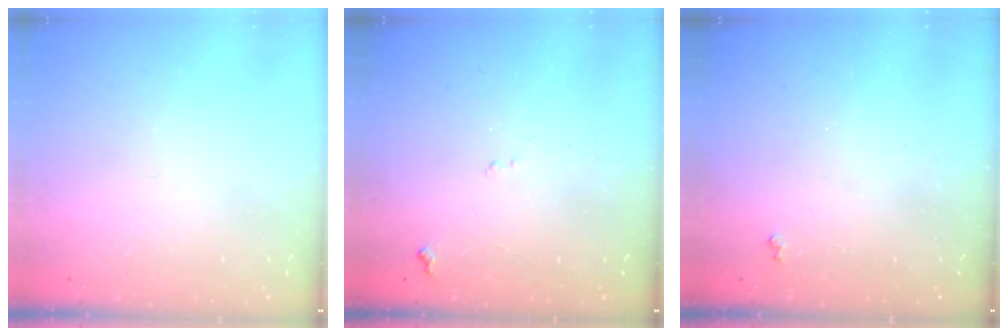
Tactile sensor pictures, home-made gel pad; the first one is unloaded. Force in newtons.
{"total": 7.6, "press": 7.6, "slide": 0.9}
{"total": 1.9, "press": 1.8, "slide": 0.5}